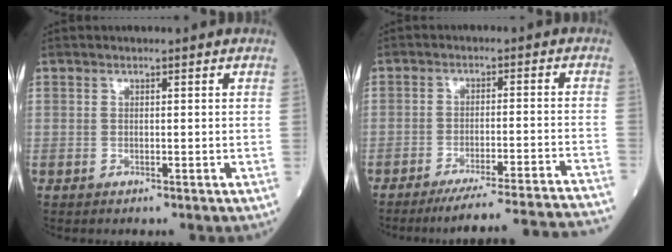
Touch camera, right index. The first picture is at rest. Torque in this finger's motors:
{"motor_torque": [-0.17, -0.88, 0.07, -0.04]}